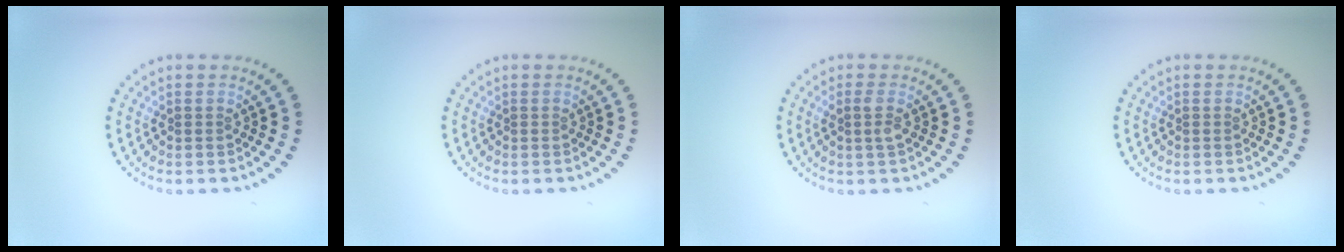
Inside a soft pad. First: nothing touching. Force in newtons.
{"total": 0.0}
{"total": 1.2, "press": 1.1, "slide": 0.4}
{"total": 0.0}